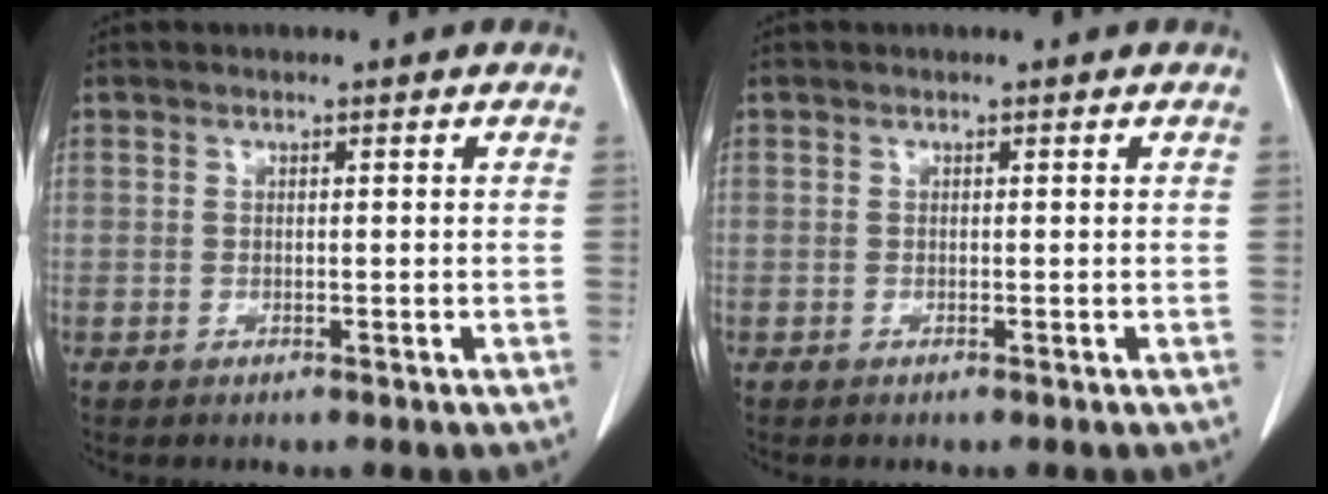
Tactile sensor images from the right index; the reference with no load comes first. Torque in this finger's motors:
{"motor_torque": [-0.05, -0.03, -0.01, 0.00]}